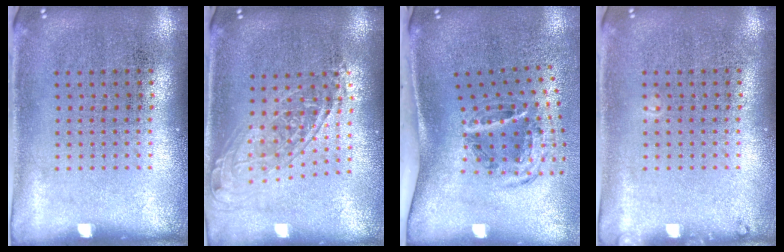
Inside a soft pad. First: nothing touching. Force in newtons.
{"total": 1.5, "press": 1.3, "slide": 0.8}
{"total": 1.9, "press": 1.2, "slide": 1.4}
{"total": 0.7, "press": 0.7, "slide": 0.2}